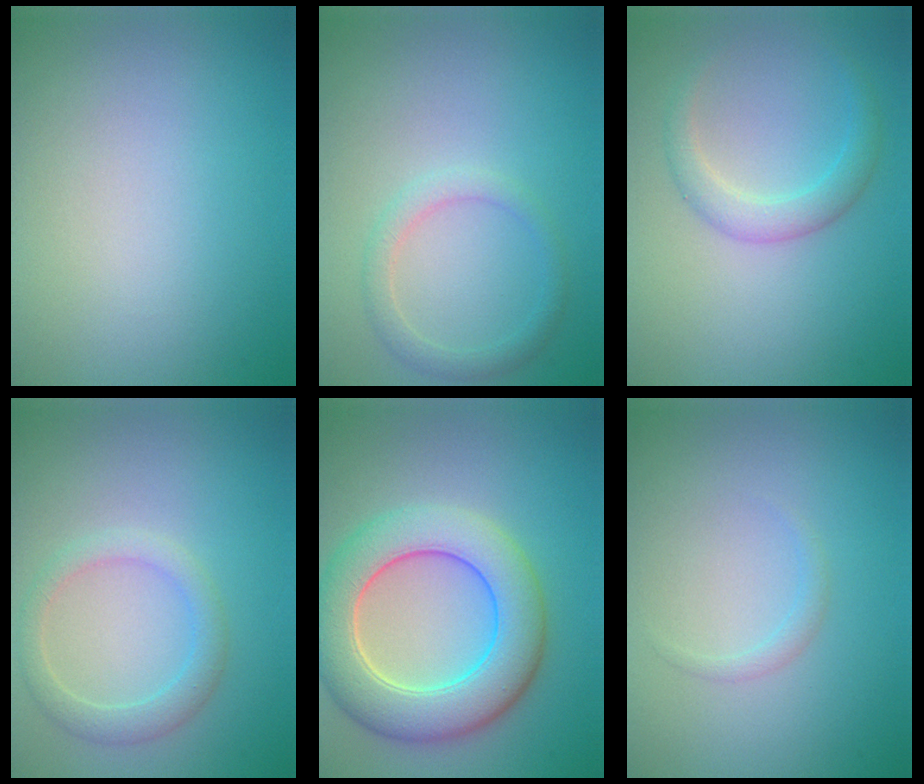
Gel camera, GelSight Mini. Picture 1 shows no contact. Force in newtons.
{"total": 1.8, "press": 1.8, "slide": 0.0}
{"total": 2.3, "press": 2.3, "slide": 0.0}
{"total": 2.3, "press": 2.3, "slide": 0.0}
{"total": 7.8, "press": 7.8, "slide": 0.3}
{"total": 0.8, "press": 0.8, "slide": 0.1}